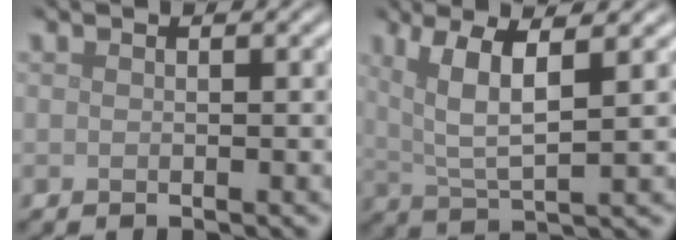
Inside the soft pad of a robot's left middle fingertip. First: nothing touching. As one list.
[{"total": 5.5, "force": [2.4, 1.4, 4.8], "torque": [-0.094, 0.000, 0.049]}]